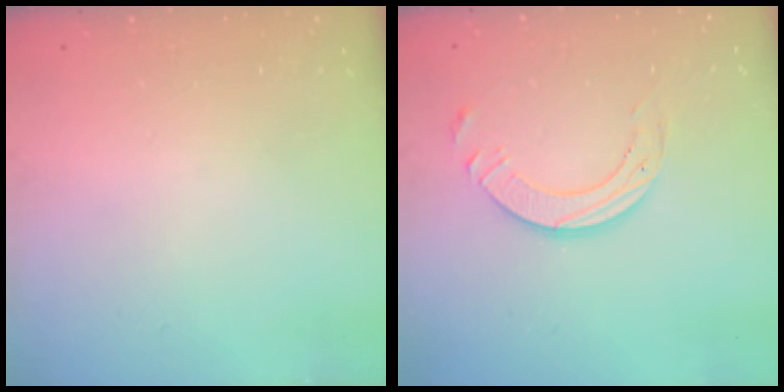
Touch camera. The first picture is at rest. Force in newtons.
{"total": 8.8, "press": 8.7, "slide": 0.9}